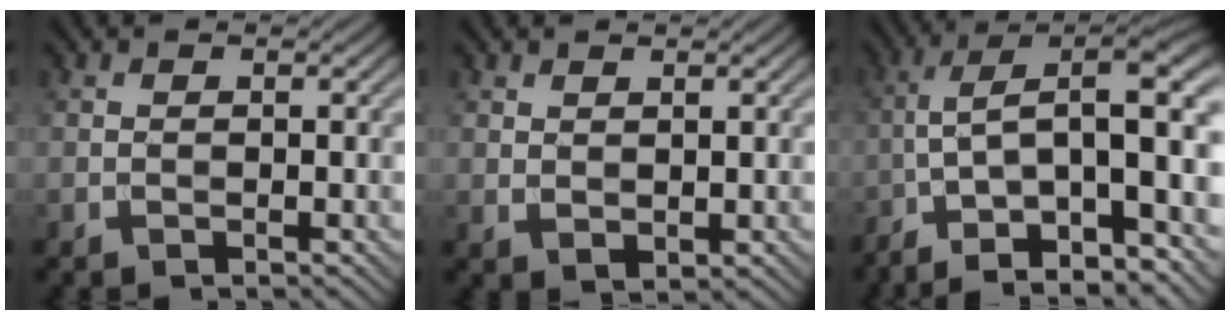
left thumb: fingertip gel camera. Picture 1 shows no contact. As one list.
[{"total": 1.5, "force": [0.9, 0.8, 0.9], "torque": [-0.019, -0.006, 0.023]}, {"total": 16.2, "force": [-4.0, 6.0, 14.5], "torque": [-0.246, 0.005, -0.060]}]